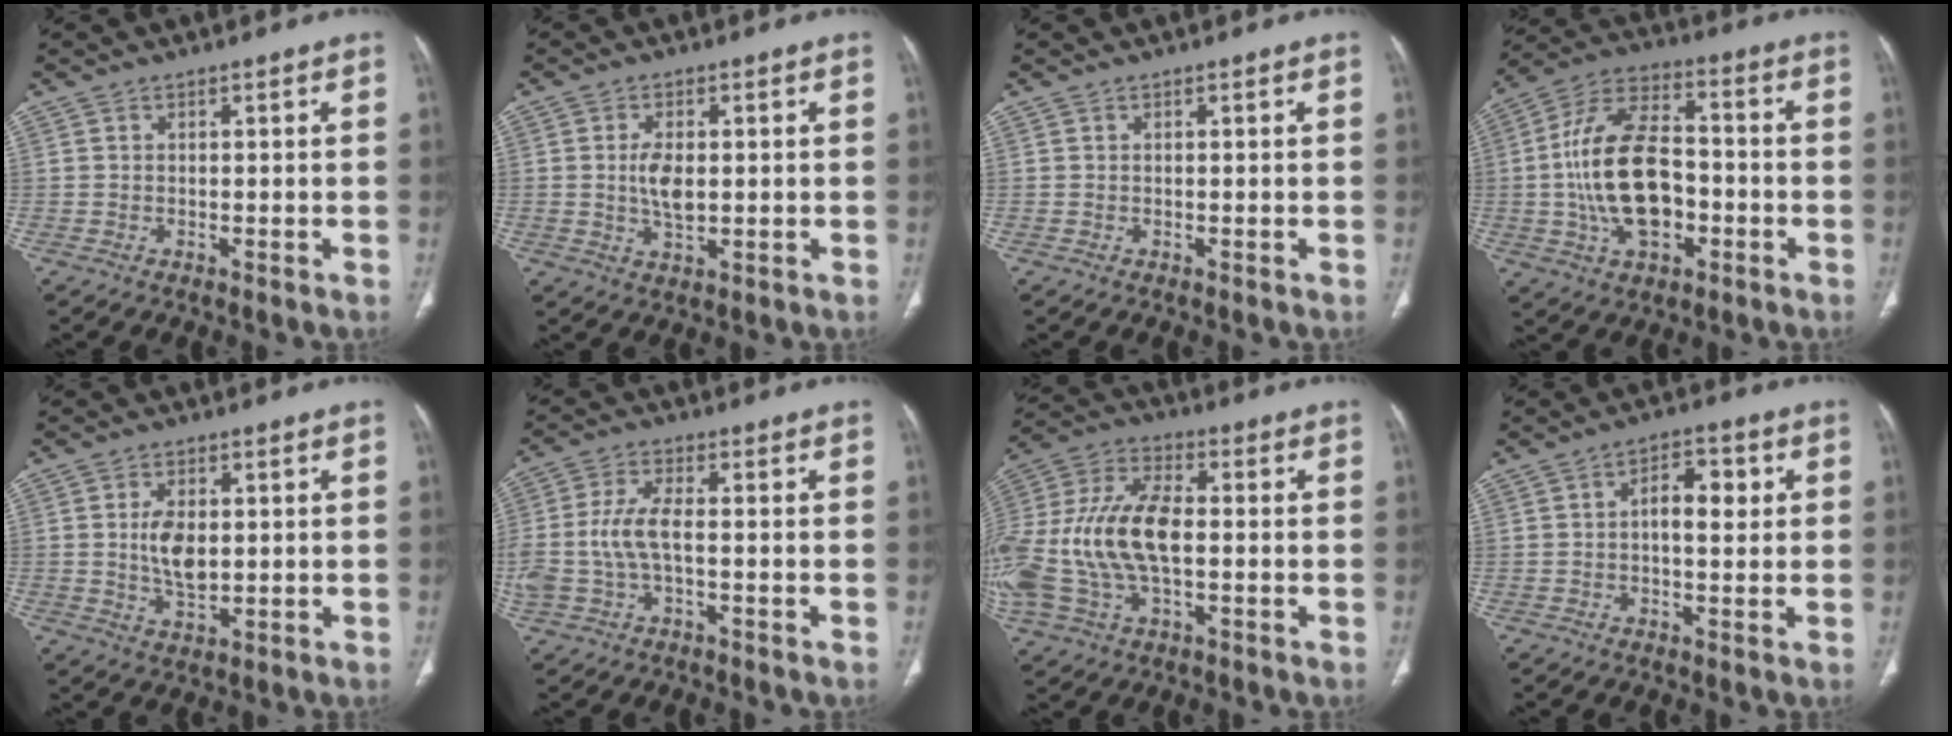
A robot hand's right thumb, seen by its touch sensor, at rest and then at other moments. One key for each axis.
{"total": 5.3, "fx": 0.2, "fy": 2.8, "fz": 4.4, "tx": -0.085, "ty": -0.004, "tz": 0.007}
{"total": 0.0}
{"total": 18.2, "fx": -2.7, "fy": 10.5, "fz": 14.6, "tx": -0.267, "ty": 0.033, "tz": -0.044}
{"total": 6.9, "fx": 0.6, "fy": 3.9, "fz": 5.6, "tx": -0.096, "ty": -0.007, "tz": 0.015}
{"total": 8.3, "fx": -1.0, "fy": 4.0, "fz": 7.2, "tx": -0.179, "ty": 0.023, "tz": -0.018}
{"total": 22.0, "fx": -1.8, "fy": 12.3, "fz": 18.1, "tx": -0.424, "ty": 0.015, "tz": -0.030}
{"total": 6.3, "fx": 0.8, "fy": 3.2, "fz": 5.3, "tx": -0.065, "ty": 0.011, "tz": 0.005}